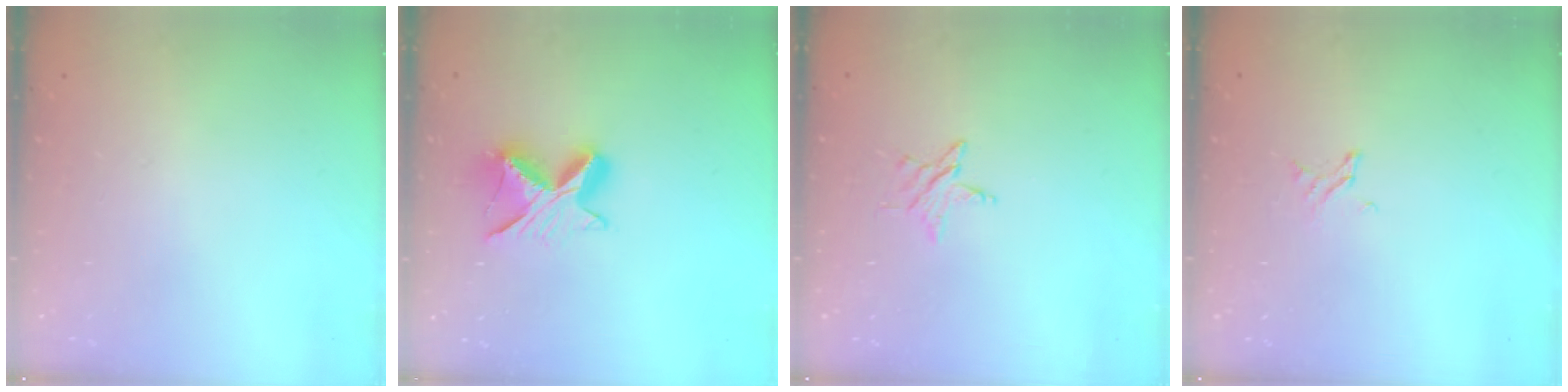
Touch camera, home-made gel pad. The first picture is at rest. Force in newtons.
{"total": 9.7, "press": 9.6, "slide": 1.2}
{"total": 2.8, "press": 2.7, "slide": 0.3}
{"total": 1.6, "press": 1.6, "slide": 0.2}